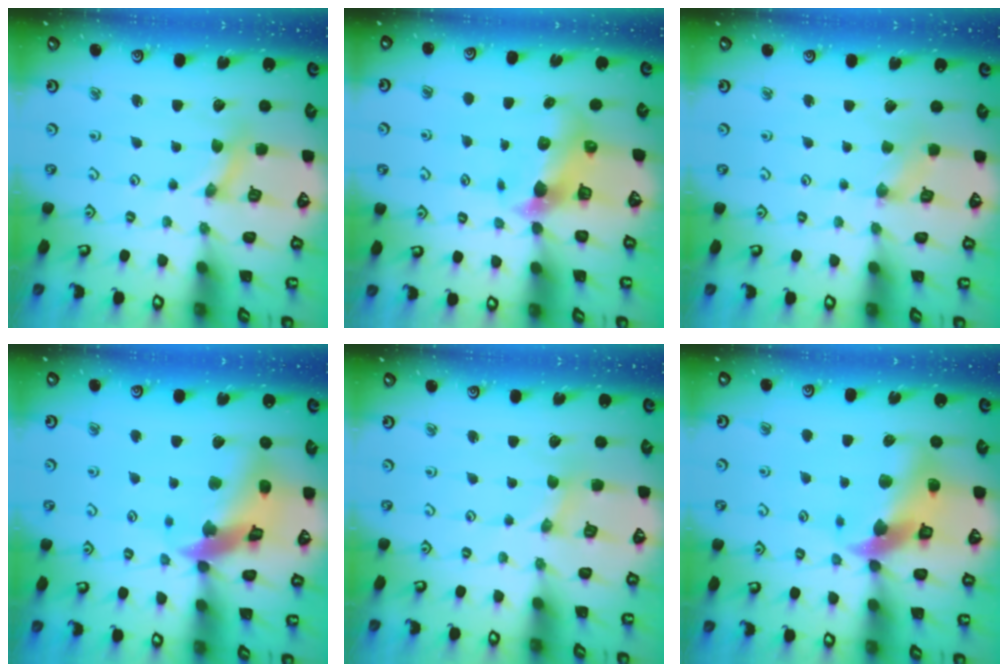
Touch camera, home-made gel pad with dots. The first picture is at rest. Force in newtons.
{"total": 5.9, "press": 5.9, "slide": 0.5}
{"total": 0.9, "press": 0.9, "slide": 0.2}
{"total": 14.4, "press": 14.3, "slide": 1.9}
{"total": 0.0}
{"total": 12.4, "press": 12.3, "slide": 1.6}